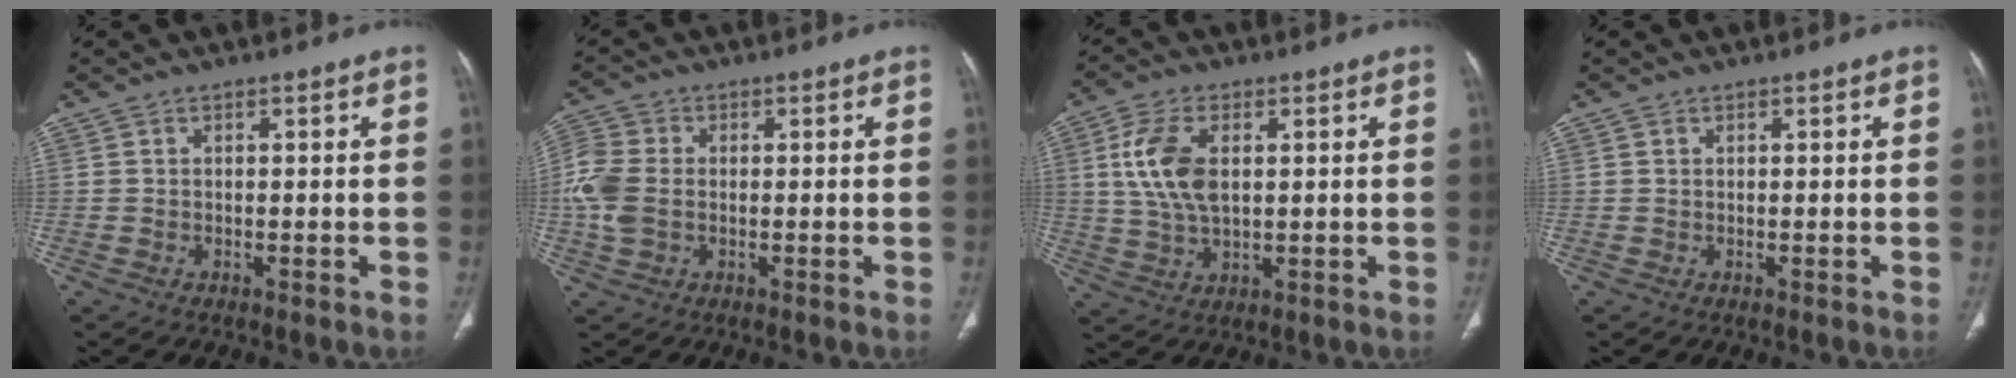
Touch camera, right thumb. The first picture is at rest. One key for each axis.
{"total": 7.3, "fx": -0.6, "fy": 5.2, "fz": 5.0, "tx": -0.131, "ty": 0.010, "tz": -0.017}
{"total": 10.2, "fx": 2.1, "fy": 5.7, "fz": 8.3, "tx": -0.171, "ty": -0.002, "tz": 0.043}
{"total": 0.0}